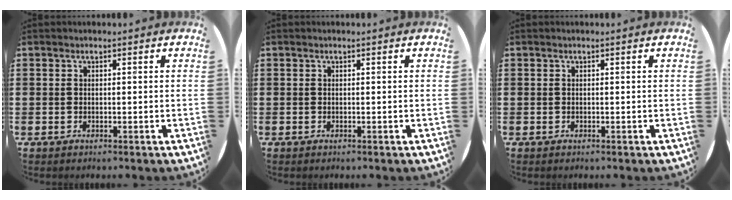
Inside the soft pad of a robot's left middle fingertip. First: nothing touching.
{"total": 0.0}
{"total": 0.0}